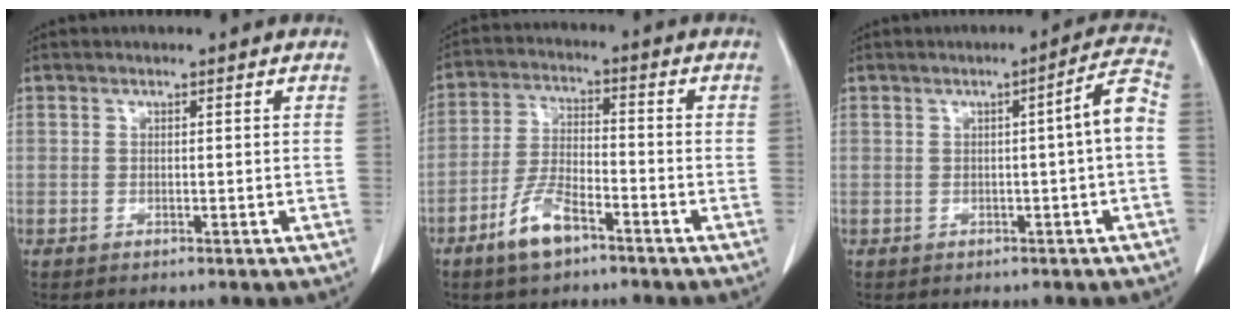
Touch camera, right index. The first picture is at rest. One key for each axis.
{"total": 7.3, "fx": -4.7, "fy": 2.4, "fz": 5.1, "tx": -0.110, "ty": -0.001, "tz": -0.091}
{"total": 4.8, "fx": -0.5, "fy": -0.4, "fz": 4.8, "tx": -0.063, "ty": 0.010, "tz": -0.008}